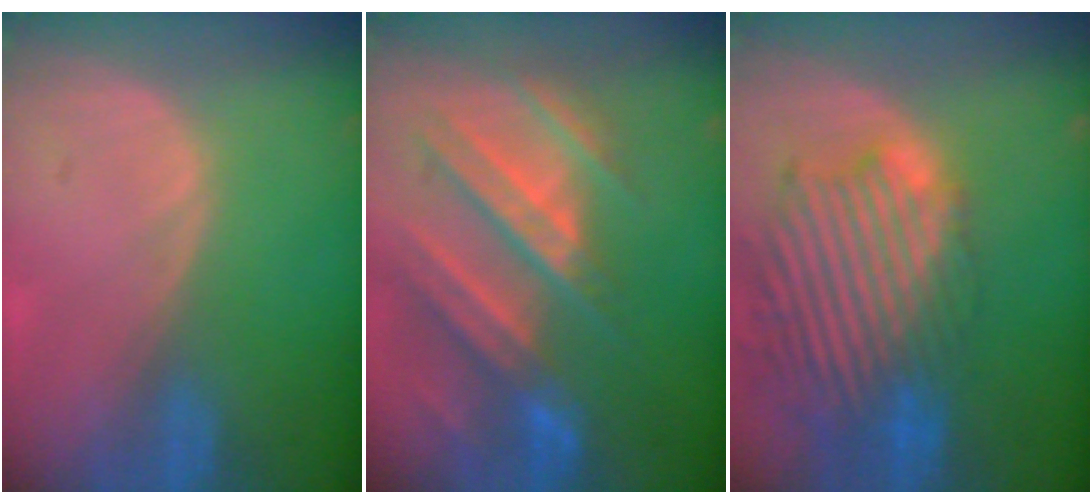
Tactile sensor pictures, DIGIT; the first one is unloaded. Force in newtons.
{"total": 10.8, "press": 9.7, "slide": 4.8}
{"total": 14.0, "press": 11.8, "slide": 7.4}